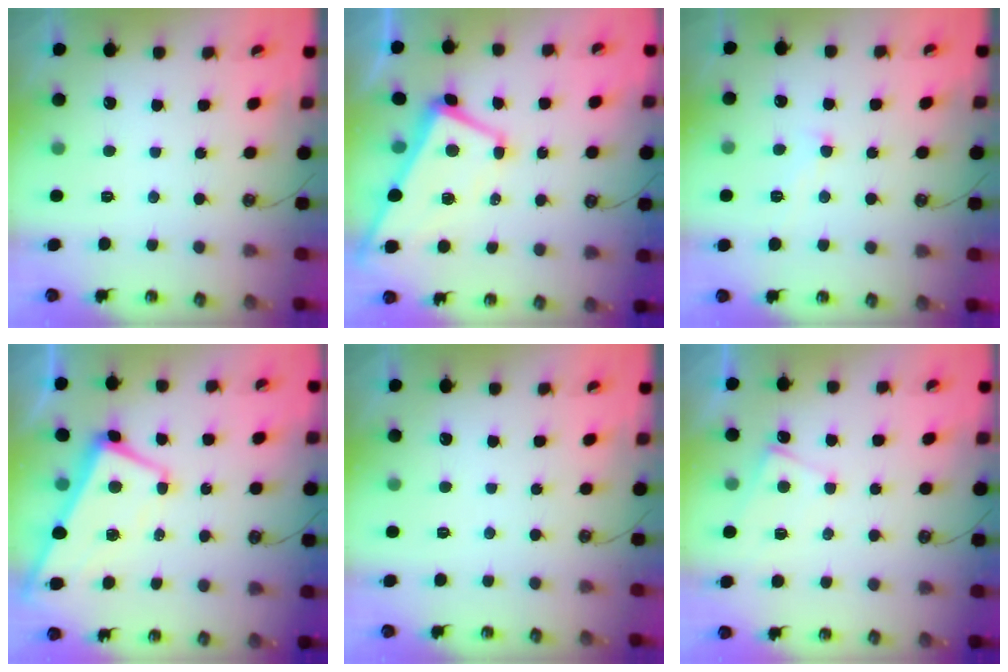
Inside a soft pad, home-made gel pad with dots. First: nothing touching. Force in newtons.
{"total": 1.2, "press": 0.7, "slide": 1.0}
{"total": 1.1, "press": 1.1, "slide": 0.3}
{"total": 1.0, "press": 0.5, "slide": 0.8}
{"total": 0.0}
{"total": 3.5, "press": 3.5, "slide": 0.2}